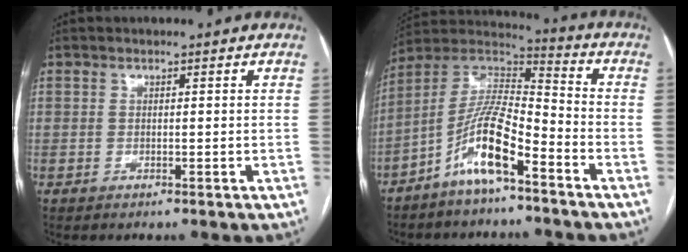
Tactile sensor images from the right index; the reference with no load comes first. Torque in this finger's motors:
{"motor_torque": [1.13, -1.01, 0.36, 0.04]}